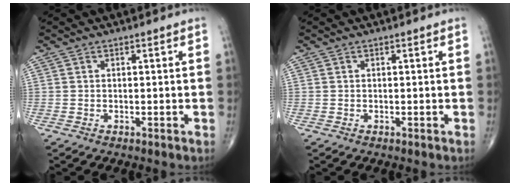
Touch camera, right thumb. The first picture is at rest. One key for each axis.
{"total": 0.0}